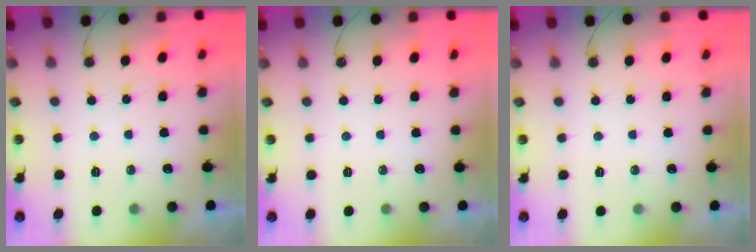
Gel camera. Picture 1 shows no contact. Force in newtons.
{"total": 0.0}
{"total": 0.0}